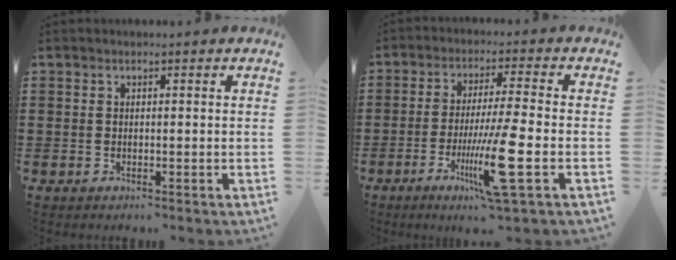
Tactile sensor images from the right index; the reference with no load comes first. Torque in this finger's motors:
{"motor_torque": [2.14, 0.00, 0.51, 0.12]}